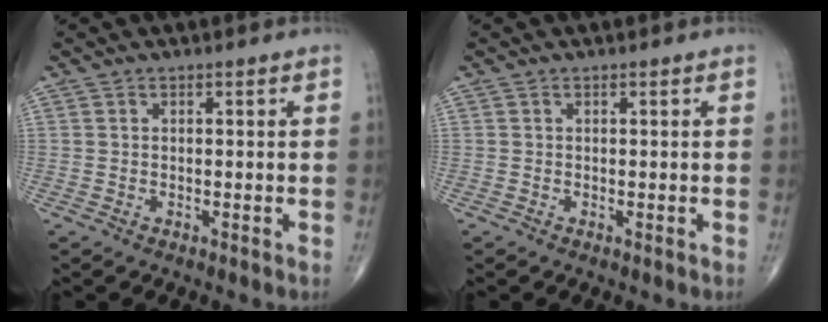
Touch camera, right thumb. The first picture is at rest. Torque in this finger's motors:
{"motor_torque": [0.24, -0.02, -0.11, -0.38, 0.00]}